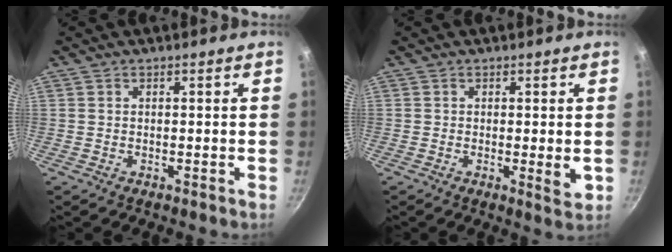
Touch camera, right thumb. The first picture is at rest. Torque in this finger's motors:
{"motor_torque": [-0.03, -0.05, -0.27, -0.17, -0.01]}